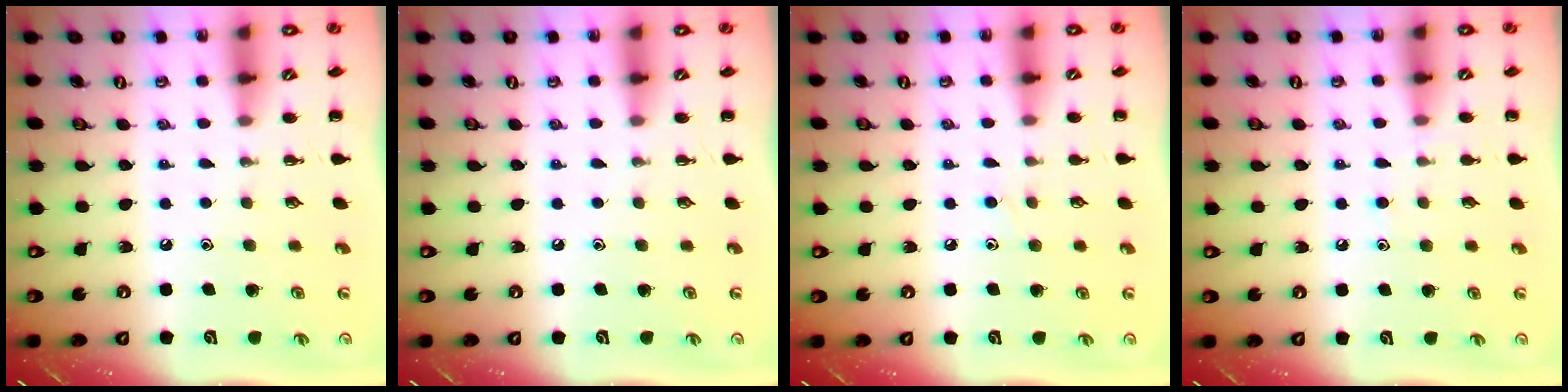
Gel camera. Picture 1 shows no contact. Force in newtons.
{"total": 0.0}
{"total": 6.4, "press": 6.0, "slide": 2.3}
{"total": 5.7, "press": 5.3, "slide": 2.1}